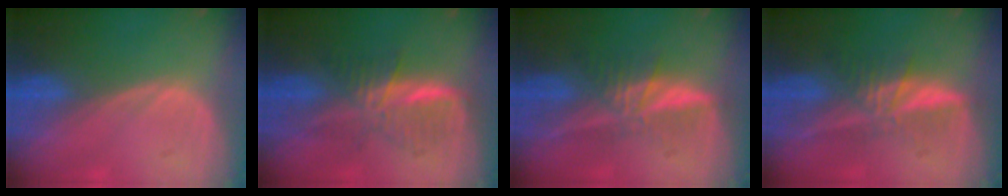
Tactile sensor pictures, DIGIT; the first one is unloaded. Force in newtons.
{"total": 5.8, "press": 5.7, "slide": 0.8}
{"total": 6.0, "press": 5.4, "slide": 2.6}
{"total": 6.0, "press": 5.4, "slide": 2.6}